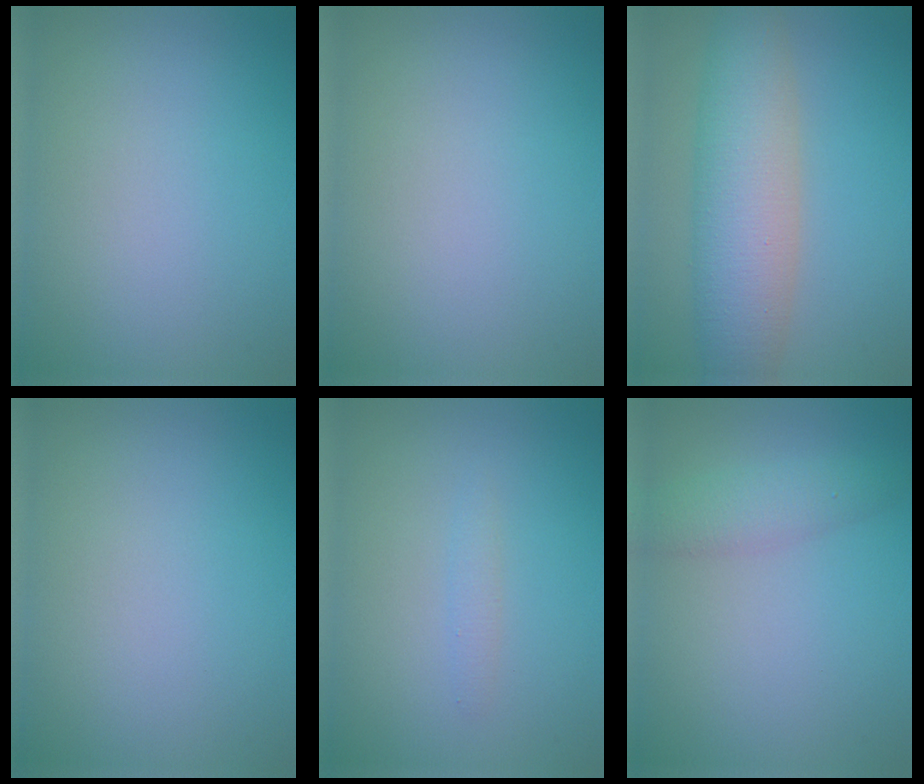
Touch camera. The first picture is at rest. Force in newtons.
{"total": 0.0}
{"total": 7.6, "press": 7.6, "slide": 0.2}
{"total": 0.0}
{"total": 0.9, "press": 0.9, "slide": 0.0}
{"total": 2.5, "press": 2.5, "slide": 0.0}